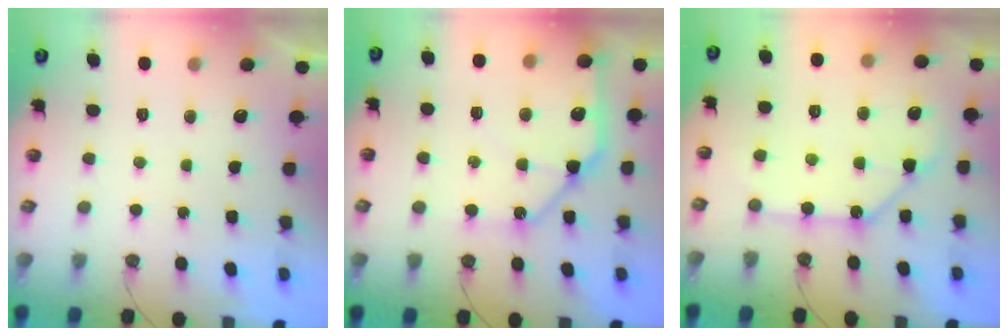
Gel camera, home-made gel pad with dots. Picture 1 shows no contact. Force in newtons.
{"total": 15.9, "press": 15.9, "slide": 1.3}
{"total": 10.8, "press": 10.7, "slide": 1.2}